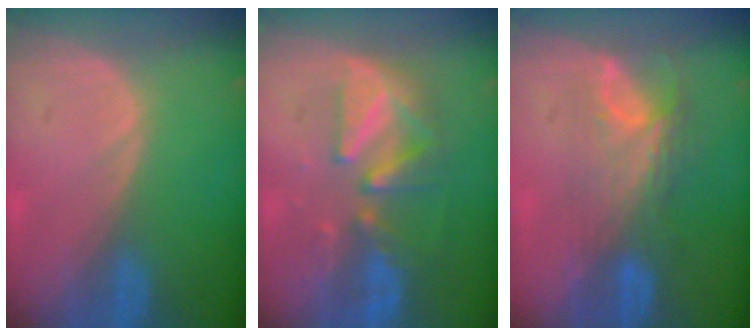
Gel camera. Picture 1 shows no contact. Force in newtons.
{"total": 8.3, "press": 8.1, "slide": 1.9}
{"total": 7.9, "press": 6.6, "slide": 4.3}